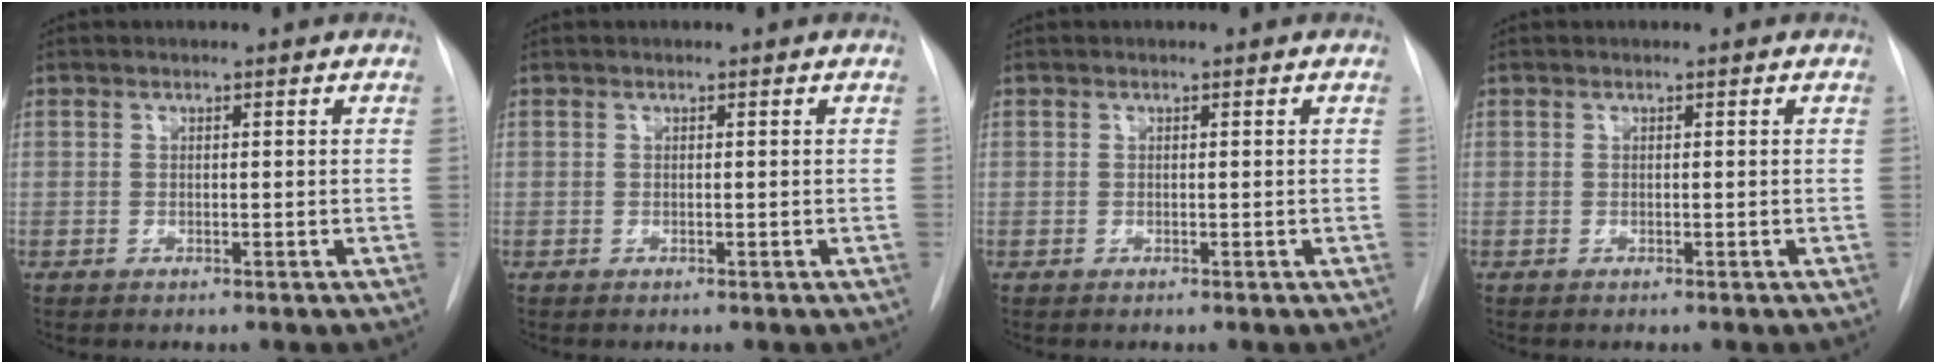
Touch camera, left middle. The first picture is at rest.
{"total": 0.0}
{"total": 0.0}
{"total": 0.0}